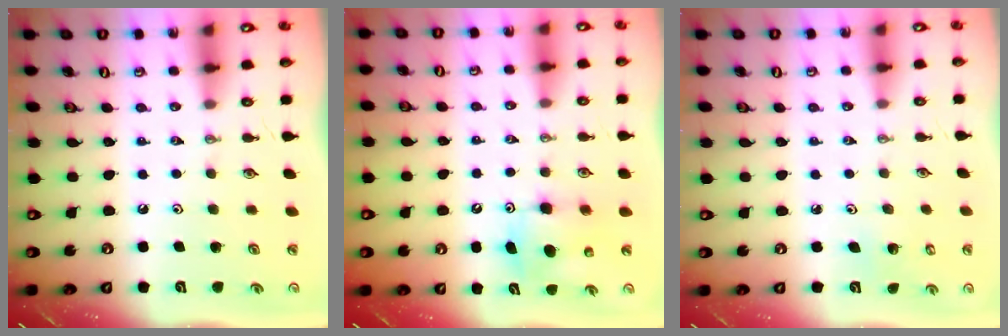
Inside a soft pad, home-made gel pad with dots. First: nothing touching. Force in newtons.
{"total": 9.6, "press": 9.6, "slide": 0.4}
{"total": 3.2, "press": 3.2, "slide": 0.2}